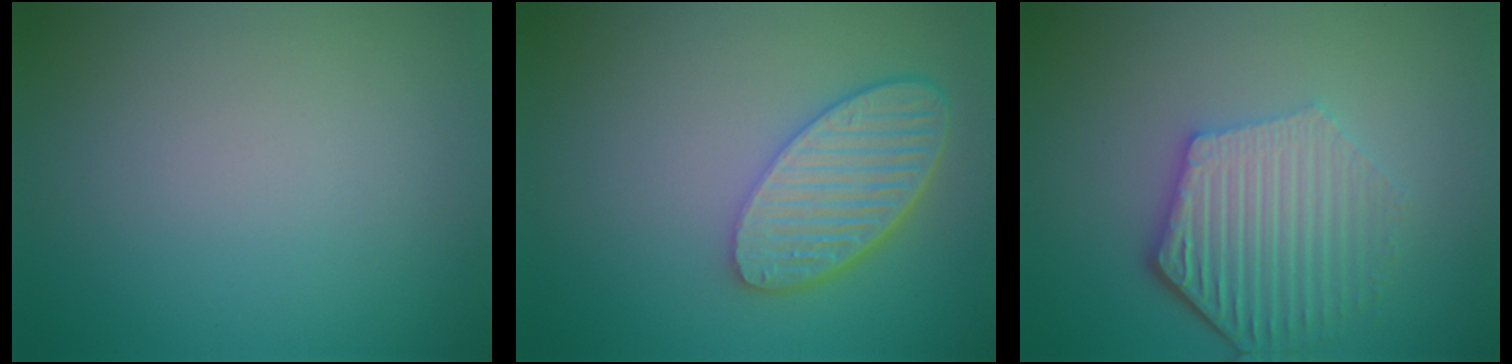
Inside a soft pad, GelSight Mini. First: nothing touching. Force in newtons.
{"total": 5.6, "press": 4.5, "slide": 3.4}
{"total": 5.7, "press": 4.3, "slide": 3.8}